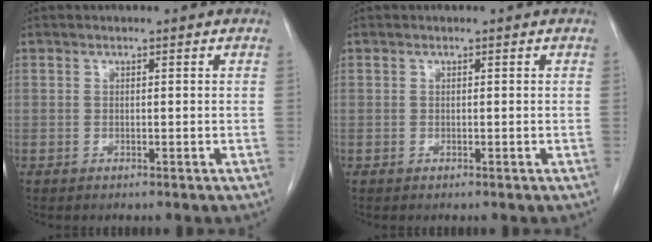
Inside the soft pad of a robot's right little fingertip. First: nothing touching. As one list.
[{"total": 0.0}]